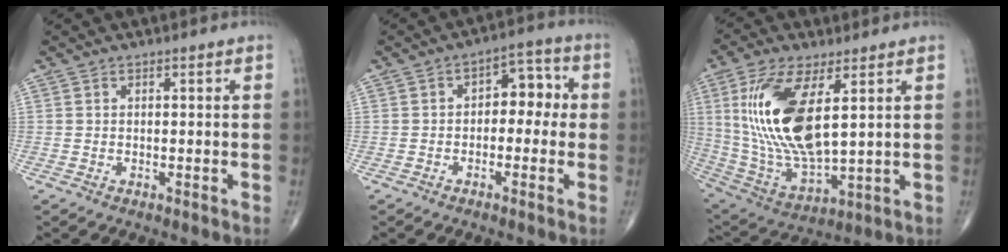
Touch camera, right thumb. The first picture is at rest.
{"total": 6.7, "force": [-0.3, 4.5, 5.0], "torque": [-0.034, 0.032, -0.015]}
{"total": 19.9, "force": [4.8, 8.1, 17.5], "torque": [-0.363, -0.027, 0.104]}